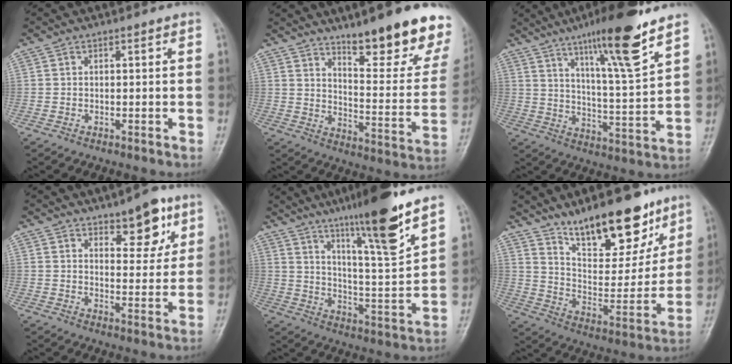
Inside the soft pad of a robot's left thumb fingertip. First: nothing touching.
{"total": 20.4, "force": [14.4, 5.0, 13.5], "torque": [-0.140, -0.103, 0.204]}
{"total": 16.0, "force": [10.4, 1.6, 12.0], "torque": [-0.187, -0.059, 0.171]}
{"total": 8.8, "force": [5.3, 3.9, 5.8], "torque": [-0.051, -0.032, 0.074]}
{"total": 17.0, "force": [11.6, 0.9, 12.4], "torque": [-0.189, -0.066, 0.191]}
{"total": 19.5, "force": [13.7, 7.6, 11.5], "torque": [-0.125, -0.085, 0.230]}